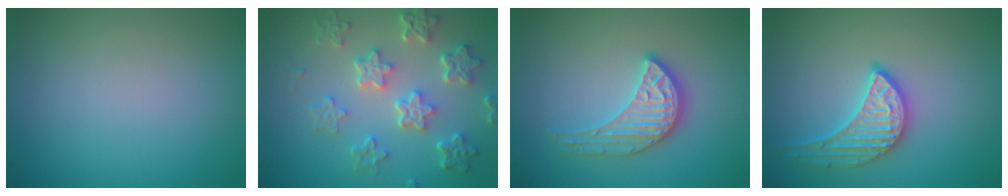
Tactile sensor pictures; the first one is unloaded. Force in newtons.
{"total": 6.1, "press": 4.7, "slide": 4.0}
{"total": 3.5, "press": 3.3, "slide": 1.3}
{"total": 3.4, "press": 3.3, "slide": 0.4}